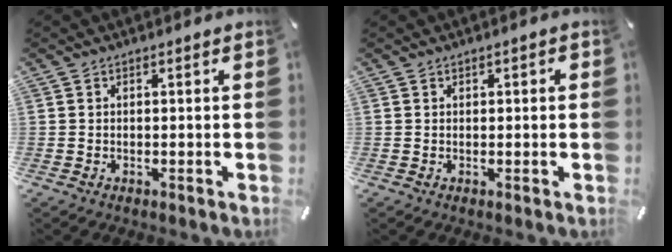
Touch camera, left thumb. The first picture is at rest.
{"total": 0.8, "force": [0.0, 0.6, 0.6], "torque": [-0.010, 0.005, -0.001]}